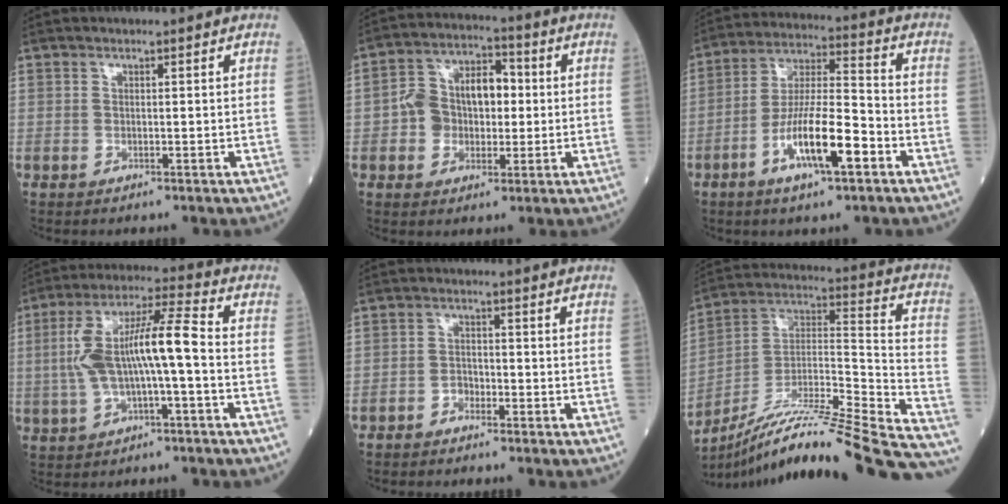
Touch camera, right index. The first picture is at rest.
{"total": 9.0, "force": [-0.2, 6.2, 6.6], "torque": [-0.115, 0.037, -0.004]}
{"total": 12.3, "force": [-5.3, 2.2, 10.8], "torque": [-0.204, -0.004, -0.098]}
{"total": 11.7, "force": [-0.9, 1.8, 11.5], "torque": [-0.222, 0.032, -0.015]}
{"total": 2.1, "force": [-1.6, 1.2, 0.5], "torque": [-0.006, 0.006, -0.032]}
{"total": 32.0, "force": [-27.5, 1.4, 16.2], "torque": [-0.190, -0.014, -0.418]}